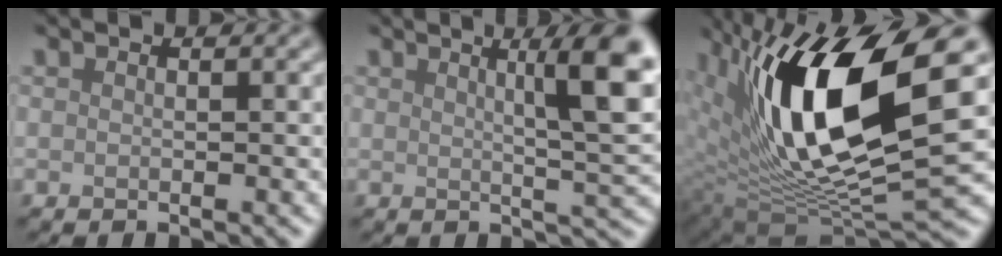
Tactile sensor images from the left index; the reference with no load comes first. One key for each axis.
{"total": 7.2, "fx": 2.5, "fy": 1.3, "fz": 6.6, "tx": -0.078, "ty": 0.004, "tz": 0.038}
{"total": 14.4, "fx": 4.0, "fy": 5.3, "fz": 12.8, "tx": -0.229, "ty": -0.010, "tz": 0.072}